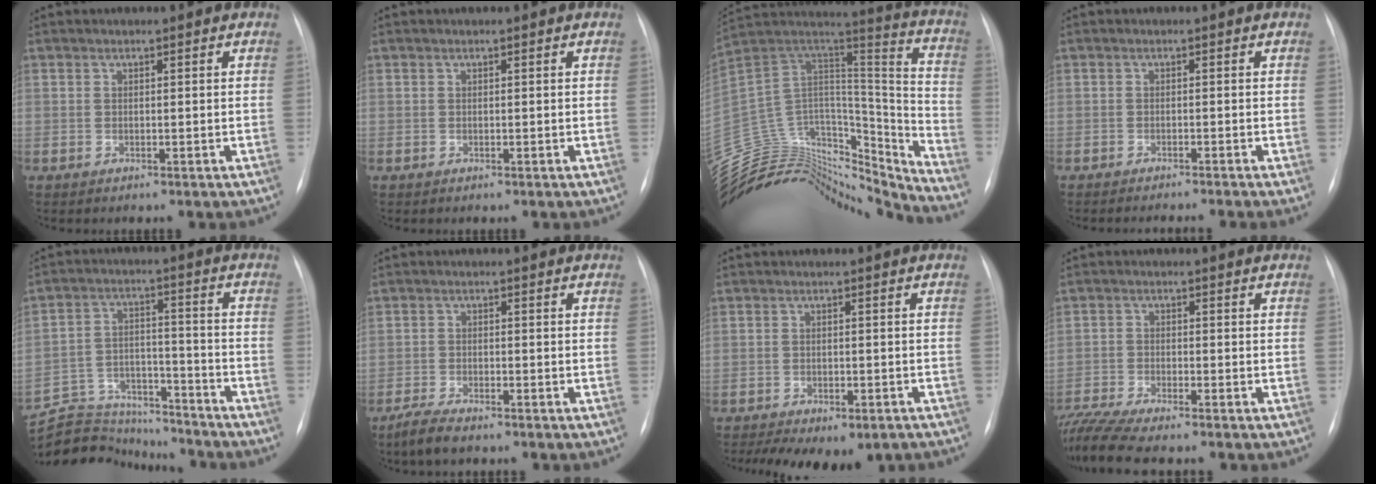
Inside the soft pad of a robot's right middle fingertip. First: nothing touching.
{"total": 0.0}
{"total": 31.1, "force": [-28.9, 7.6, 8.6], "torque": [-0.177, 0.039, -0.450]}
{"total": 5.2, "force": [-4.5, -0.9, 2.6], "torque": [-0.015, -0.005, -0.061]}
{"total": 11.4, "force": [-11.0, 2.9, 0.8], "torque": [-0.015, 0.027, -0.176]}
{"total": 3.8, "force": [-3.0, 0.6, 2.2], "torque": [-0.052, -0.010, -0.054]}
{"total": 11.9, "force": [-8.3, 5.6, 6.4], "torque": [-0.112, 0.002, -0.103]}
{"total": 7.7, "force": [-6.9, -0.7, 3.3], "torque": [-0.062, -0.018, -0.122]}